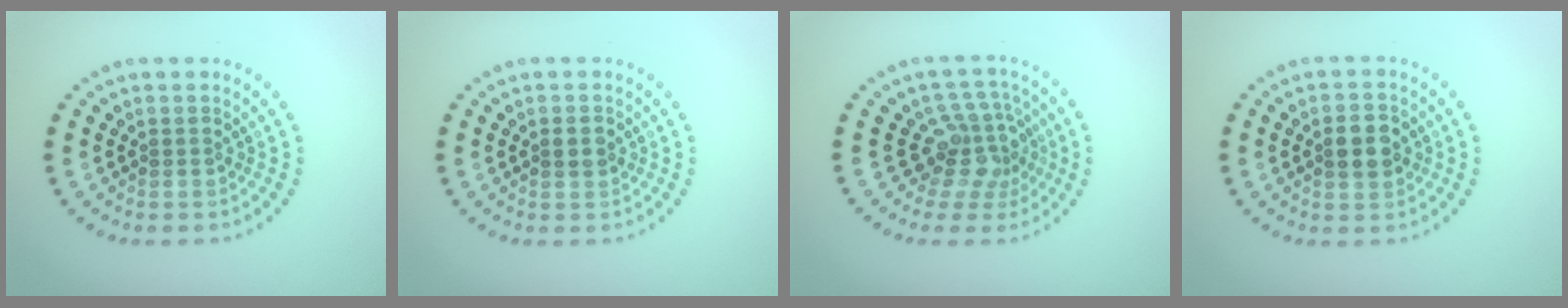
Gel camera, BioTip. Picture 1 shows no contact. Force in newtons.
{"total": 1.7, "press": 1.7, "slide": 0.2}
{"total": 4.3, "press": 3.1, "slide": 2.9}
{"total": 3.4, "press": 3.4, "slide": 0.1}